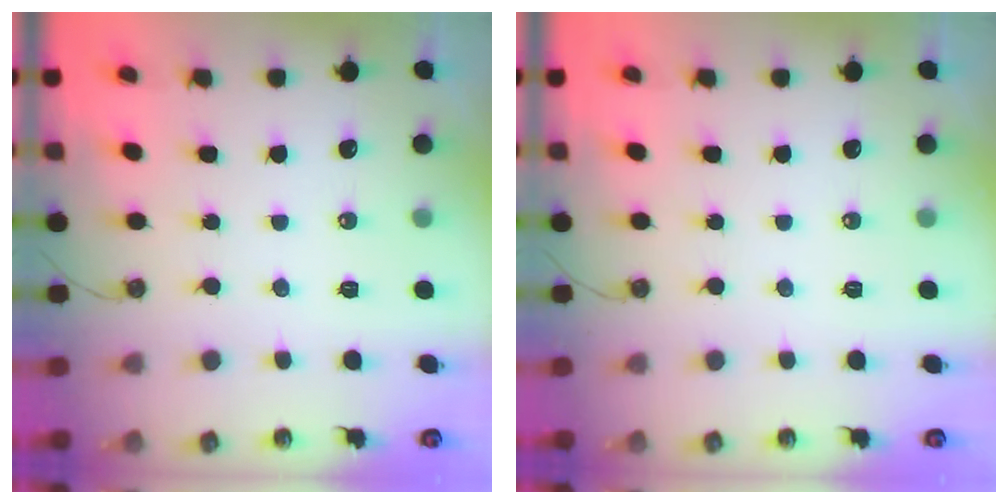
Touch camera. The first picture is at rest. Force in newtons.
{"total": 0.0}